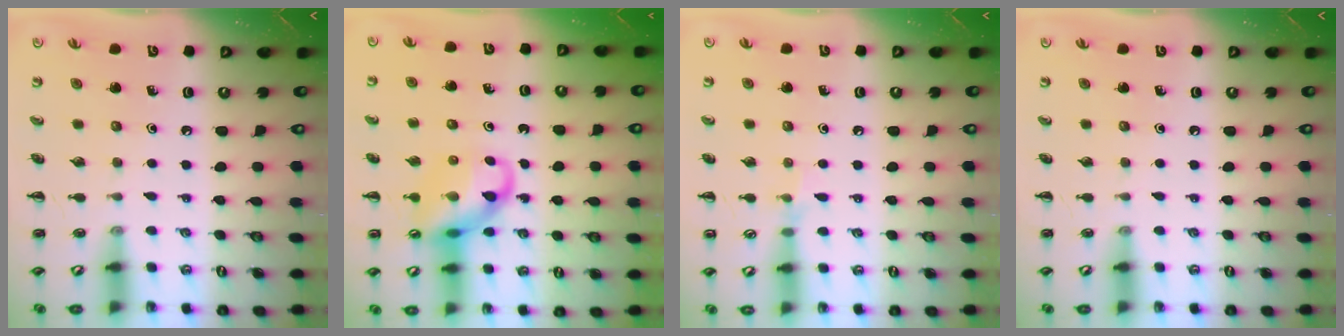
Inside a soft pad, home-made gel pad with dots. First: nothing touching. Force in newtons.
{"total": 12.6, "press": 12.5, "slide": 1.9}
{"total": 5.1, "press": 4.8, "slide": 1.9}
{"total": 0.0}